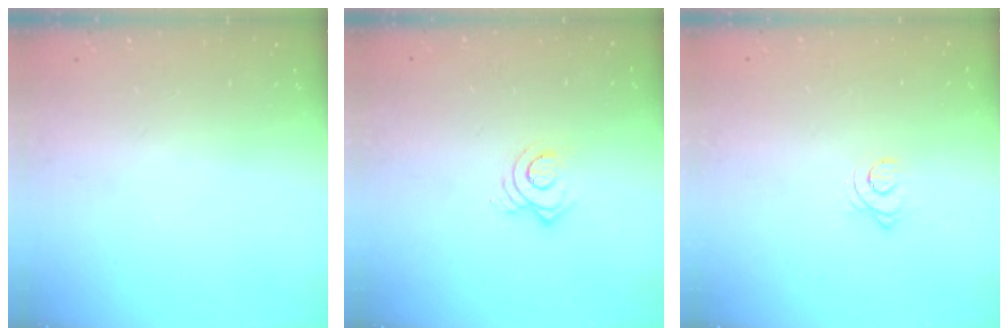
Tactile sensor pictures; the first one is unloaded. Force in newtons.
{"total": 6.5, "press": 6.4, "slide": 0.8}
{"total": 2.5, "press": 2.5, "slide": 0.3}